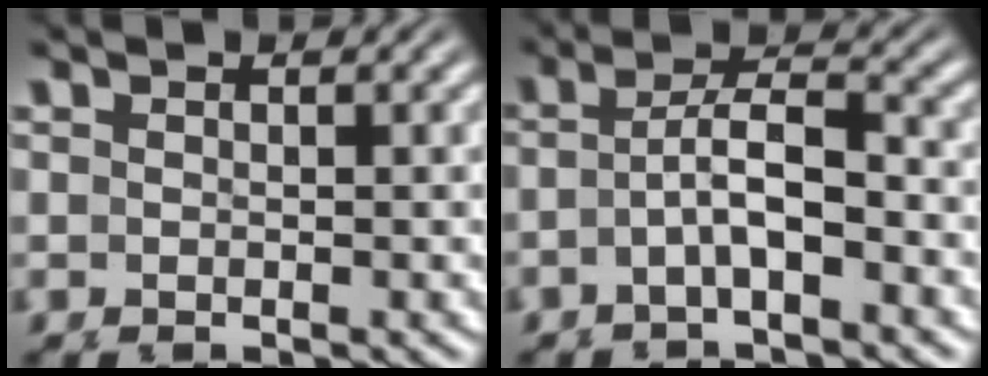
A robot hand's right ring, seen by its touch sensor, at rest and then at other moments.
{"total": 3.3, "force": [-0.9, 1.0, 3.0], "torque": [-0.057, -0.006, -0.013]}